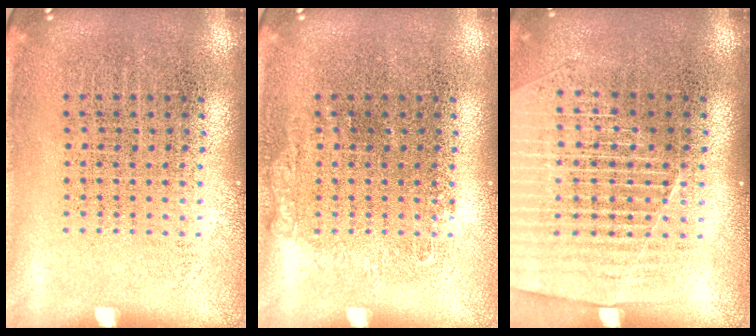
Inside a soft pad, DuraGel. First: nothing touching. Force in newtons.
{"total": 0.6, "press": 0.5, "slide": 0.2}
{"total": 1.5, "press": 1.4, "slide": 0.5}